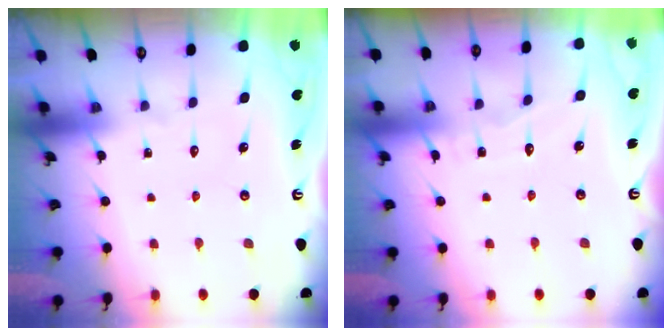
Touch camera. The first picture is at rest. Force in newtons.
{"total": 3.7, "press": 3.7, "slide": 0.4}